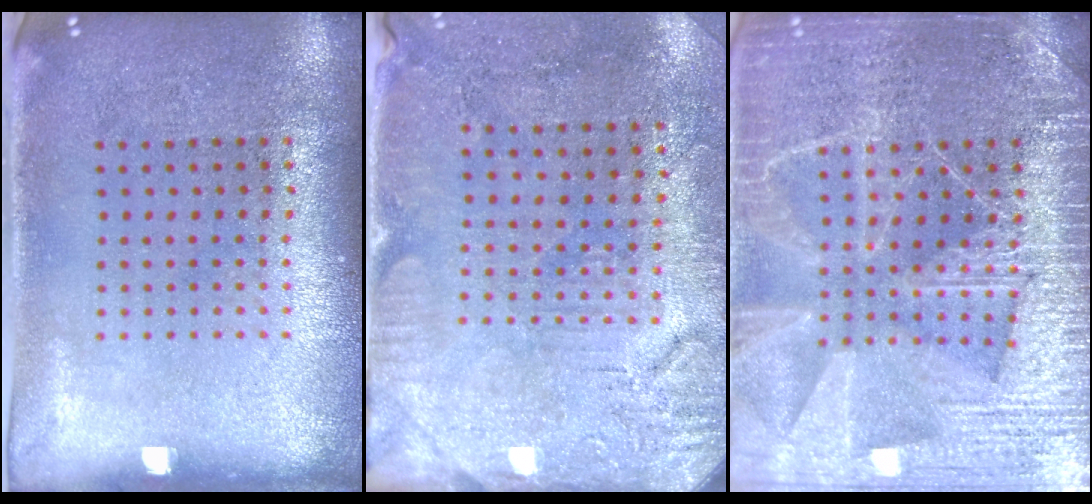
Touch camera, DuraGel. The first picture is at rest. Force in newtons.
{"total": 3.2, "press": 2.8, "slide": 1.5}
{"total": 6.3, "press": 6.3, "slide": 0.7}